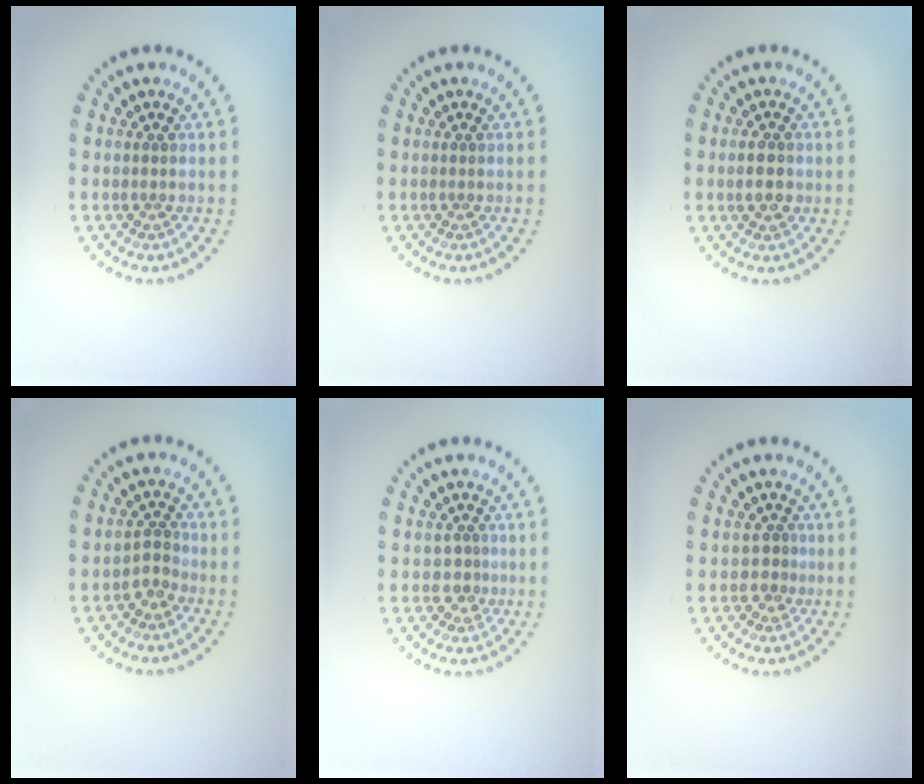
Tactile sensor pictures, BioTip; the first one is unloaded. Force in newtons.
{"total": 0.0}
{"total": 2.5, "press": 2.5, "slide": 0.0}
{"total": 1.8, "press": 1.4, "slide": 1.2}
{"total": 1.8, "press": 1.2, "slide": 1.2}
{"total": 1.3, "press": 1.0, "slide": 0.7}